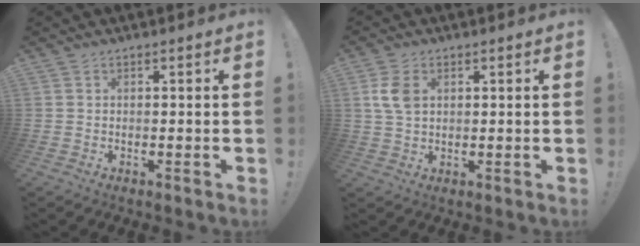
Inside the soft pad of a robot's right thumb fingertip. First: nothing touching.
{"total": 6.2, "force": [1.9, 4.1, 4.3], "torque": [-0.090, 0.001, 0.035]}